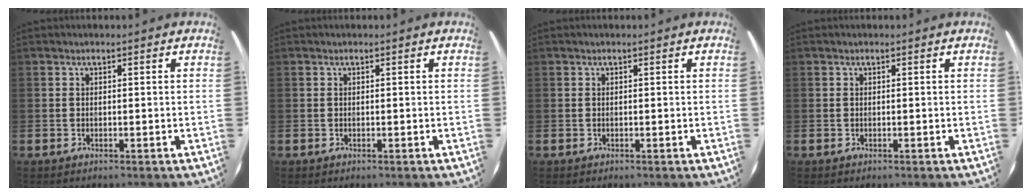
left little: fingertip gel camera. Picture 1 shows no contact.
{"total": 0.0}
{"total": 0.0}
{"total": 0.0}